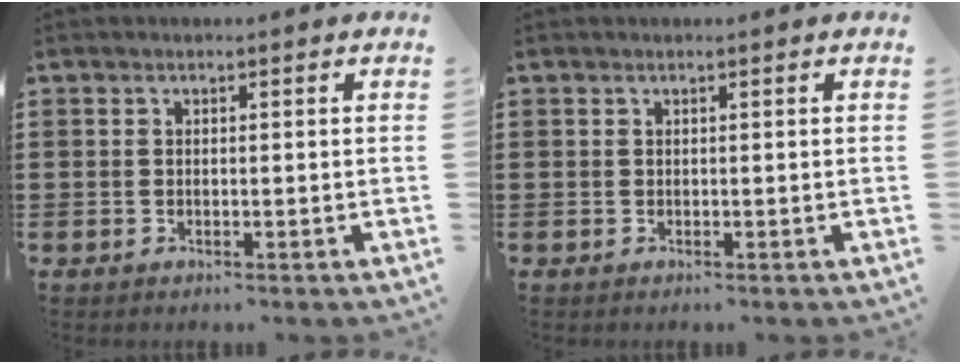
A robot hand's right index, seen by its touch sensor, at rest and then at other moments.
{"total": 0.0}